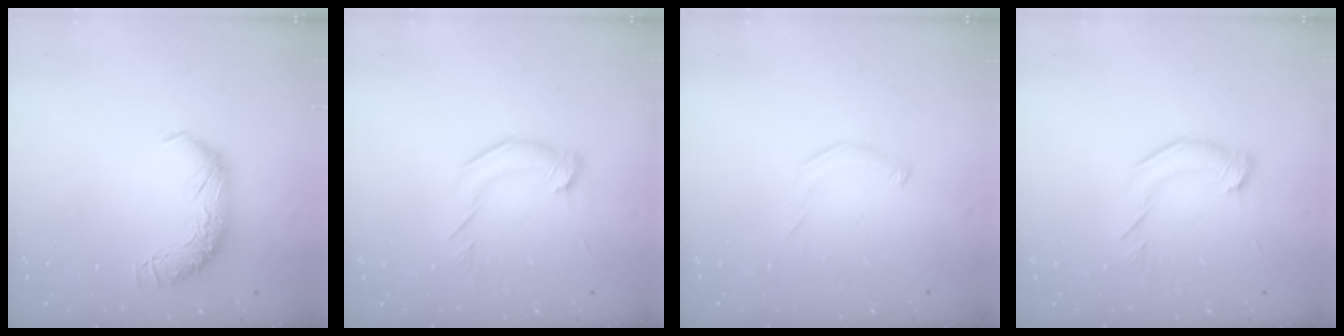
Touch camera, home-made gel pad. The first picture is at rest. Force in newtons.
{"total": 2.6, "press": 2.6, "slide": 0.4}
{"total": 6.0, "press": 5.9, "slide": 0.9}
{"total": 2.6, "press": 2.6, "slide": 0.4}